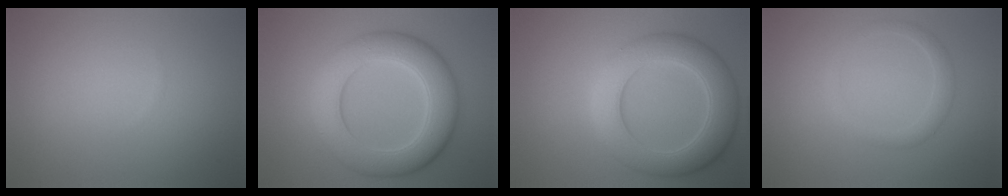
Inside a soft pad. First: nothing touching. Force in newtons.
{"total": 8.7, "press": 8.7, "slide": 0.3}
{"total": 7.4, "press": 7.4, "slide": 0.3}
{"total": 1.8, "press": 1.8, "slide": 0.1}